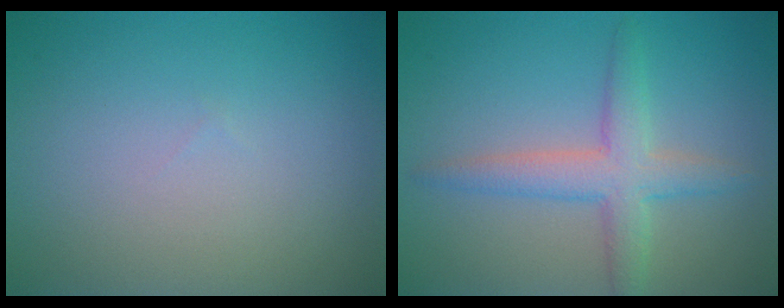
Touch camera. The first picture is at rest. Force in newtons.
{"total": 3.7, "press": 3.7, "slide": 0.2}